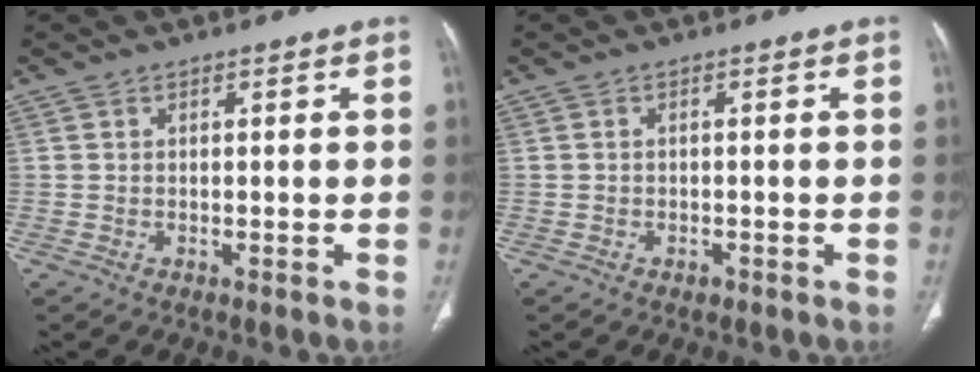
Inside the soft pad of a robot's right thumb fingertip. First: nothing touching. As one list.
[{"total": 1.0, "force": [-0.6, 0.6, 0.5], "torque": [-0.007, 0.004, -0.008]}]